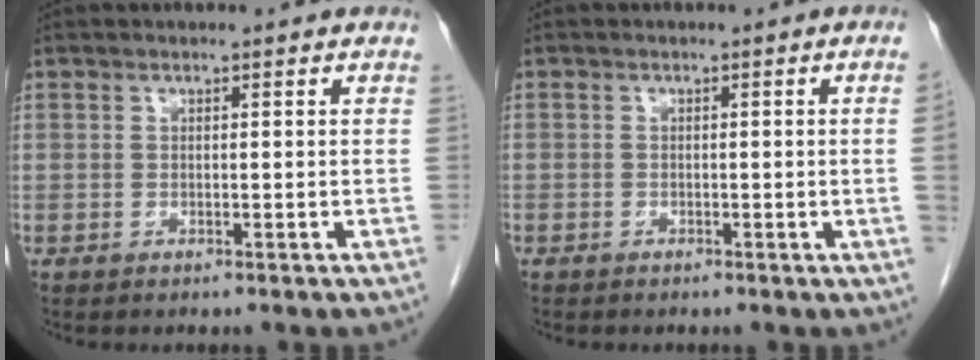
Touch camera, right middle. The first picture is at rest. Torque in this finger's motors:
{"motor_torque": [-0.27, -0.25, -1.06, -0.21]}